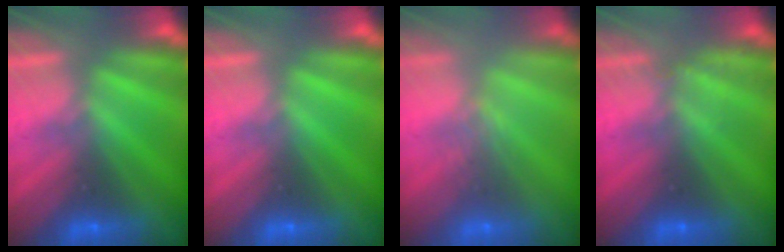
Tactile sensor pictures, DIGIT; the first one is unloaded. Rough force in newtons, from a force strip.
{"total": 0.0}
{"total": 2.4}
{"total": 2.1}